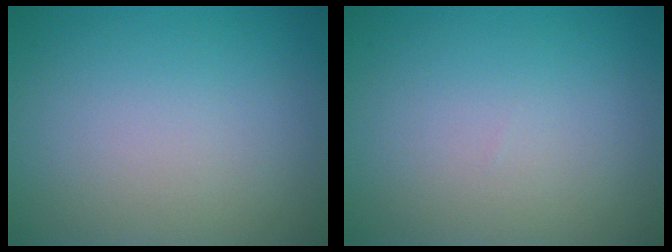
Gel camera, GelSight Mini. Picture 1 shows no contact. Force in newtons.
{"total": 0.0}